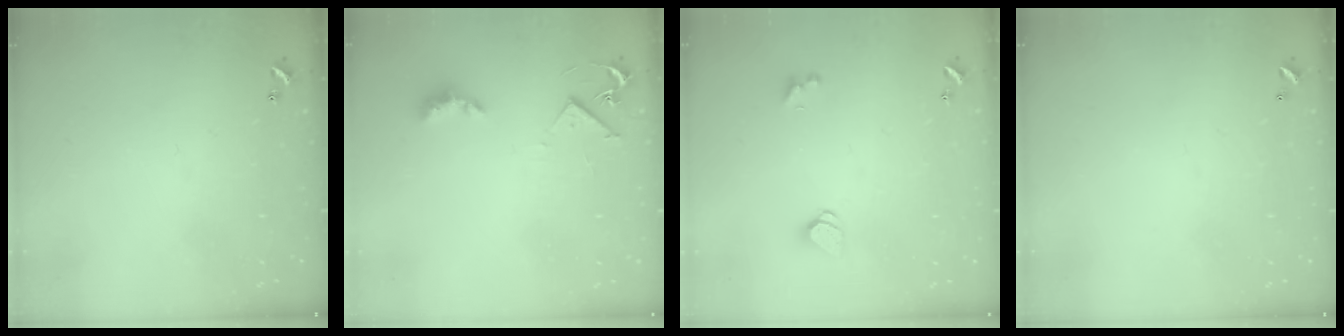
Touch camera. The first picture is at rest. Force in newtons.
{"total": 3.6, "press": 3.5, "slide": 0.6}
{"total": 1.5, "press": 1.4, "slide": 0.5}
{"total": 2.9, "press": 2.9, "slide": 0.1}